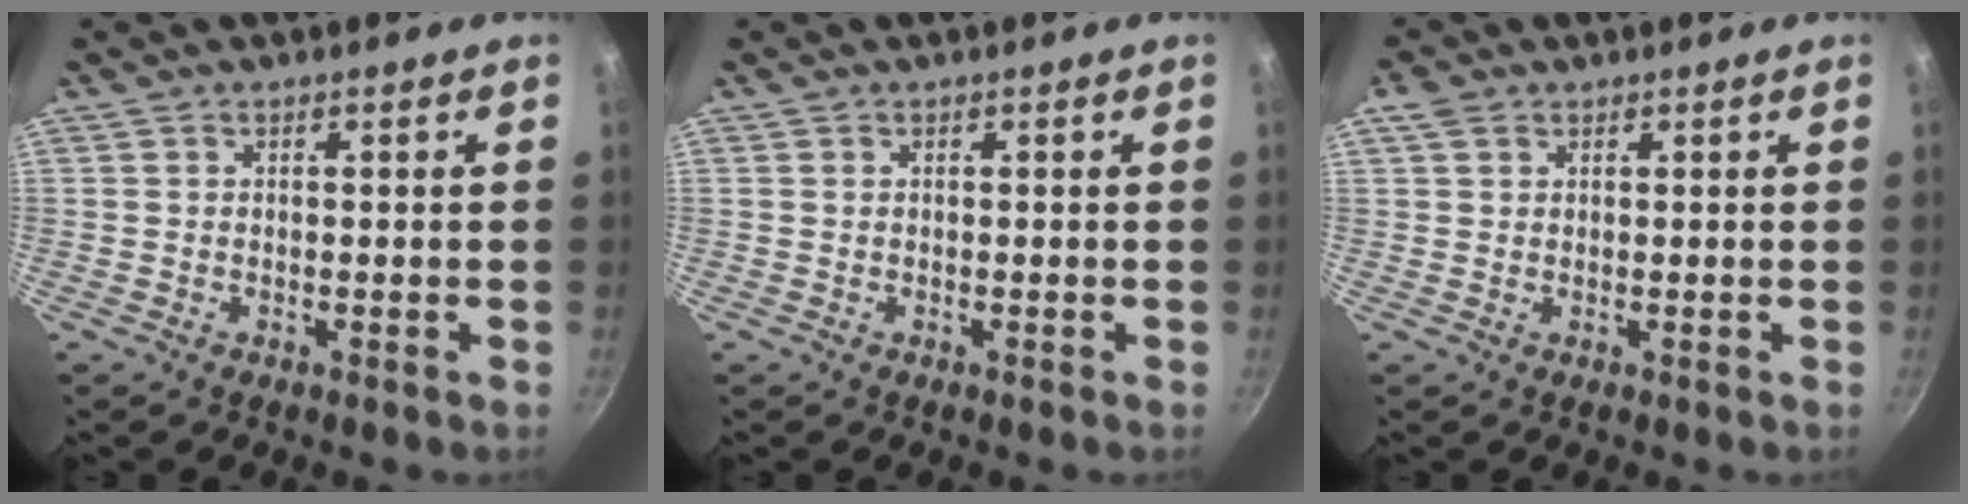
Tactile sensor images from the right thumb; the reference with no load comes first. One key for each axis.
{"total": 0.0}
{"total": 2.6, "fx": 1.3, "fy": 1.8, "fz": 1.3, "tx": -0.023, "ty": 0.001, "tz": 0.023}